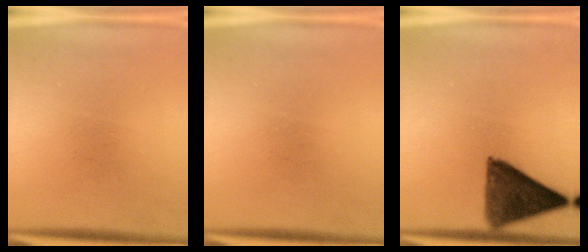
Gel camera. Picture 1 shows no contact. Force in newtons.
{"total": 0.0}
{"total": 11.1}